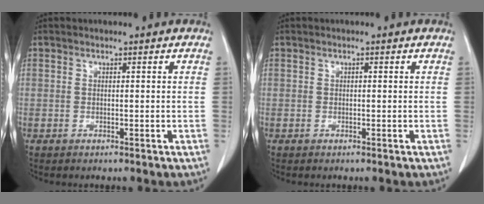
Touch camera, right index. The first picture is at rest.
{"total": 0.0}